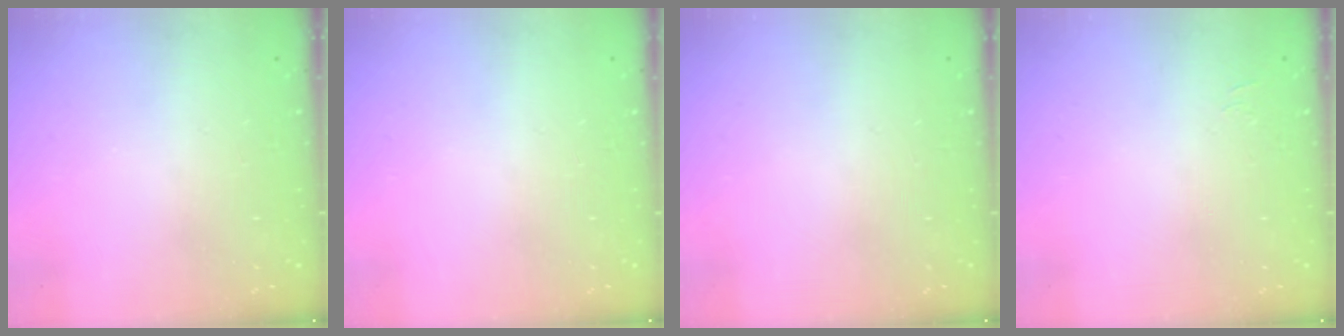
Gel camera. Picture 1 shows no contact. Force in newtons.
{"total": 0.0}
{"total": 0.0}
{"total": 4.5, "press": 4.4, "slide": 0.9}